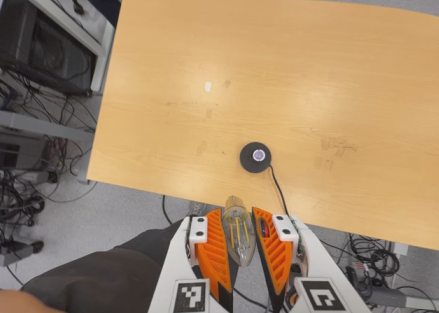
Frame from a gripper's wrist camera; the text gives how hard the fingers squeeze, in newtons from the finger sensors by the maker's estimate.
{"total": 14.0, "left": 15.2, "right": 12.8}